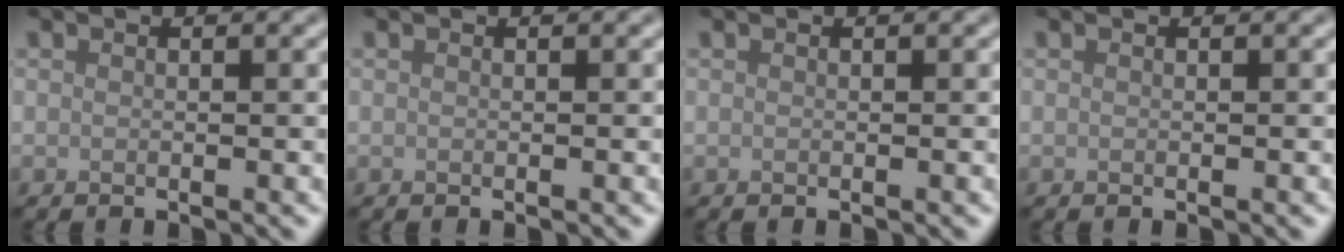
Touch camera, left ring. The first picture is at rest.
{"total": 0.0}
{"total": 0.0}
{"total": 0.0}